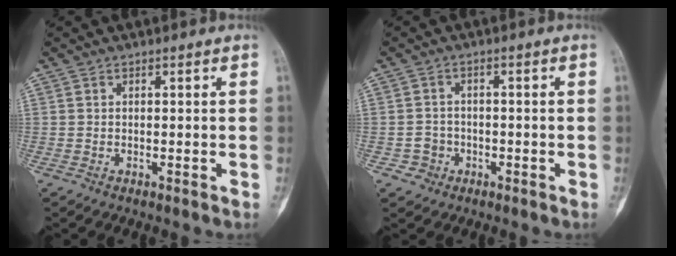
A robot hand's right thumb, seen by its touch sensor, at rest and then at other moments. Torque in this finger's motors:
{"motor_torque": [0.50, -0.17, 0.28, -0.01, 0.04]}